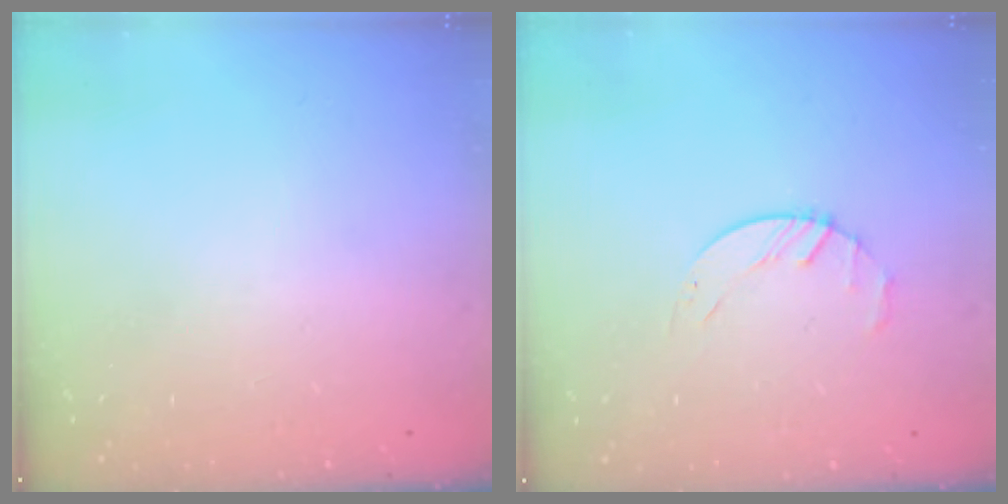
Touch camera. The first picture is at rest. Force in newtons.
{"total": 2.7, "press": 2.6, "slide": 0.3}